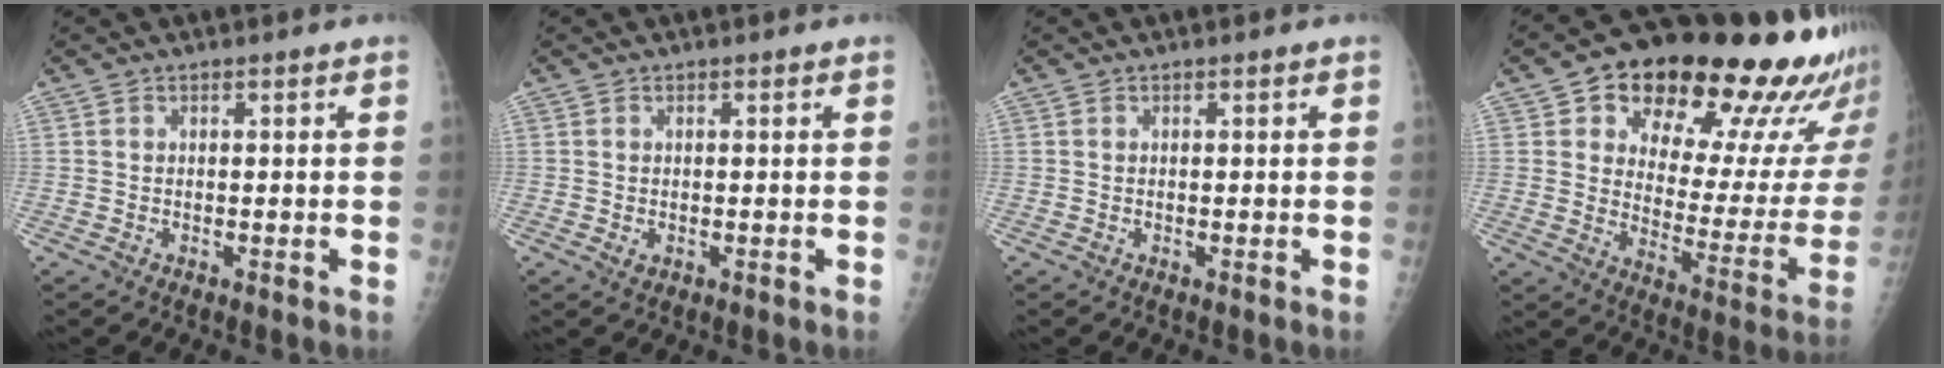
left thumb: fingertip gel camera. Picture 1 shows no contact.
{"total": 1.2, "force": [-0.1, 0.9, 0.7], "torque": [-0.008, -0.001, 0.001]}
{"total": 0.0}
{"total": 29.0, "force": [18.6, 11.6, 18.9], "torque": [-0.228, -0.057, 0.255]}